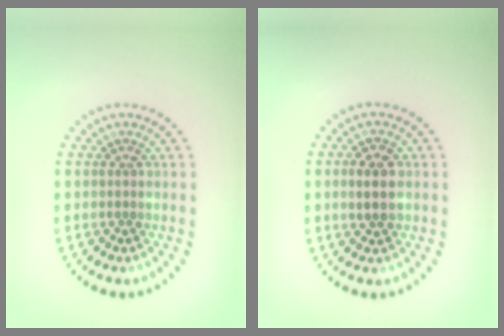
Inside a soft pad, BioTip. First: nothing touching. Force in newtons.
{"total": 2.6, "press": 2.6, "slide": 0.1}